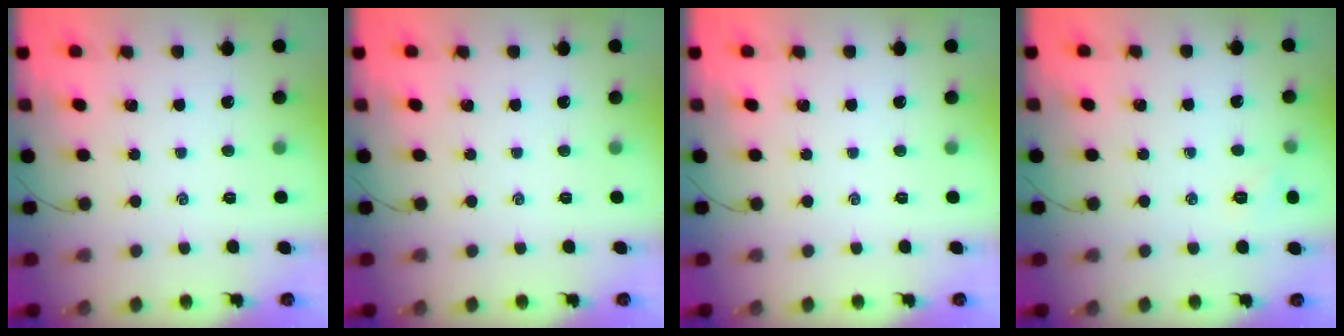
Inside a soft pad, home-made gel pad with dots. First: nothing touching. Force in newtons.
{"total": 0.0}
{"total": 0.0}
{"total": 5.4, "press": 5.3, "slide": 1.3}